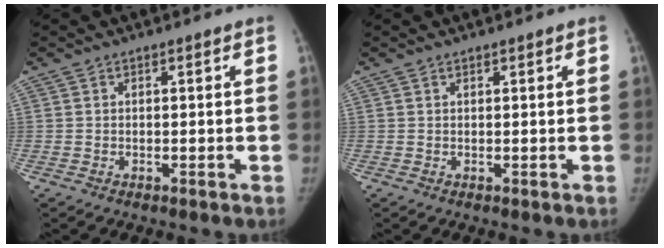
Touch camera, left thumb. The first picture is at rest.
{"total": 0.5, "force": [0.4, 0.2, 0.2], "torque": [-0.004, -0.002, 0.006]}